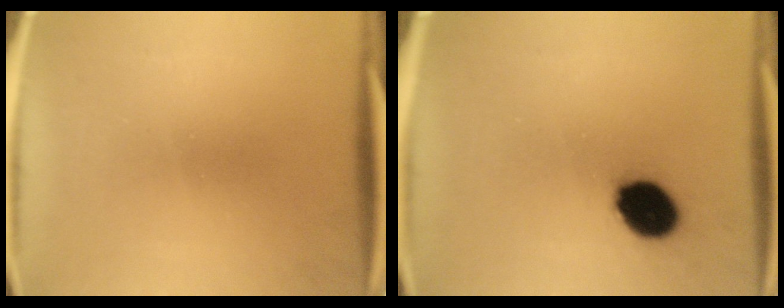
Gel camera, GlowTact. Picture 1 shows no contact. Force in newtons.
{"total": 10.8}